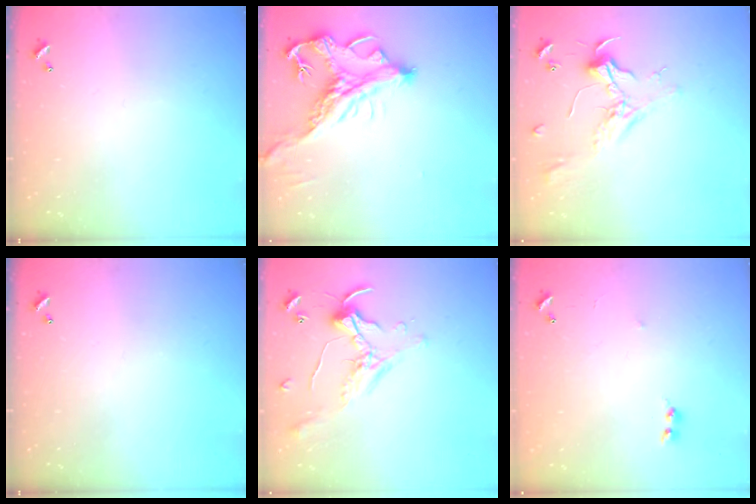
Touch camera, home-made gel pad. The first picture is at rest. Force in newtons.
{"total": 3.2, "press": 3.0, "slide": 1.3}
{"total": 2.3, "press": 2.1, "slide": 0.9}
{"total": 0.0}
{"total": 0.8, "press": 0.8, "slide": 0.2}
{"total": 6.4, "press": 6.3, "slide": 0.6}